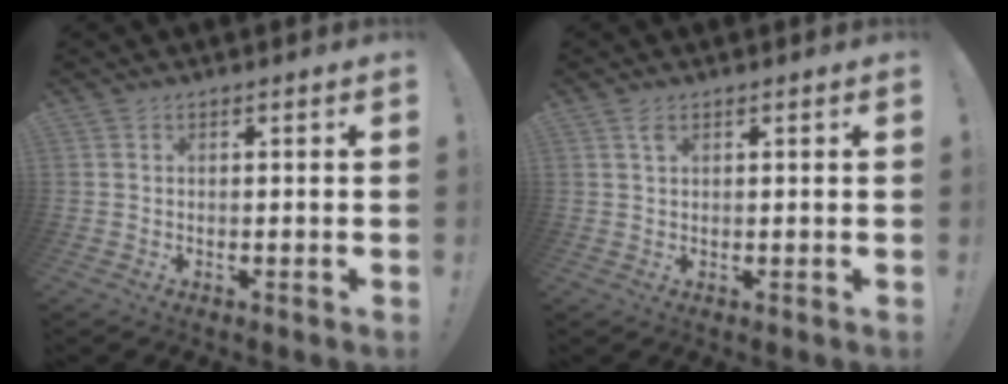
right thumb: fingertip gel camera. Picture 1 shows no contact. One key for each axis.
{"total": 1.7, "fx": 1.0, "fy": 0.8, "fz": 1.1, "tx": -0.024, "ty": 0.001, "tz": 0.018}